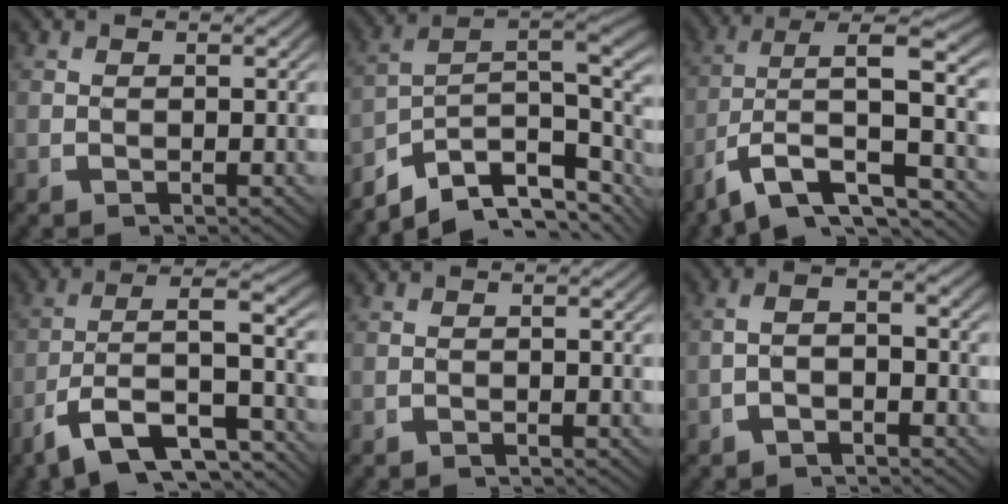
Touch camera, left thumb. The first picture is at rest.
{"total": 14.1, "force": [-1.9, 9.4, 10.3], "torque": [-0.159, -0.029, -0.030]}
{"total": 9.0, "force": [-2.9, 4.9, 7.0], "torque": [-0.138, -0.030, -0.030]}
{"total": 11.1, "force": [-4.8, 6.6, 7.6], "torque": [-0.178, -0.051, -0.056]}
{"total": 0.6, "force": [-0.6, 0.0, 0.1], "torque": [0.001, 0.001, -0.012]}
{"total": 3.0, "force": [-1.0, 1.7, 2.3], "torque": [-0.039, 0.003, -0.022]}